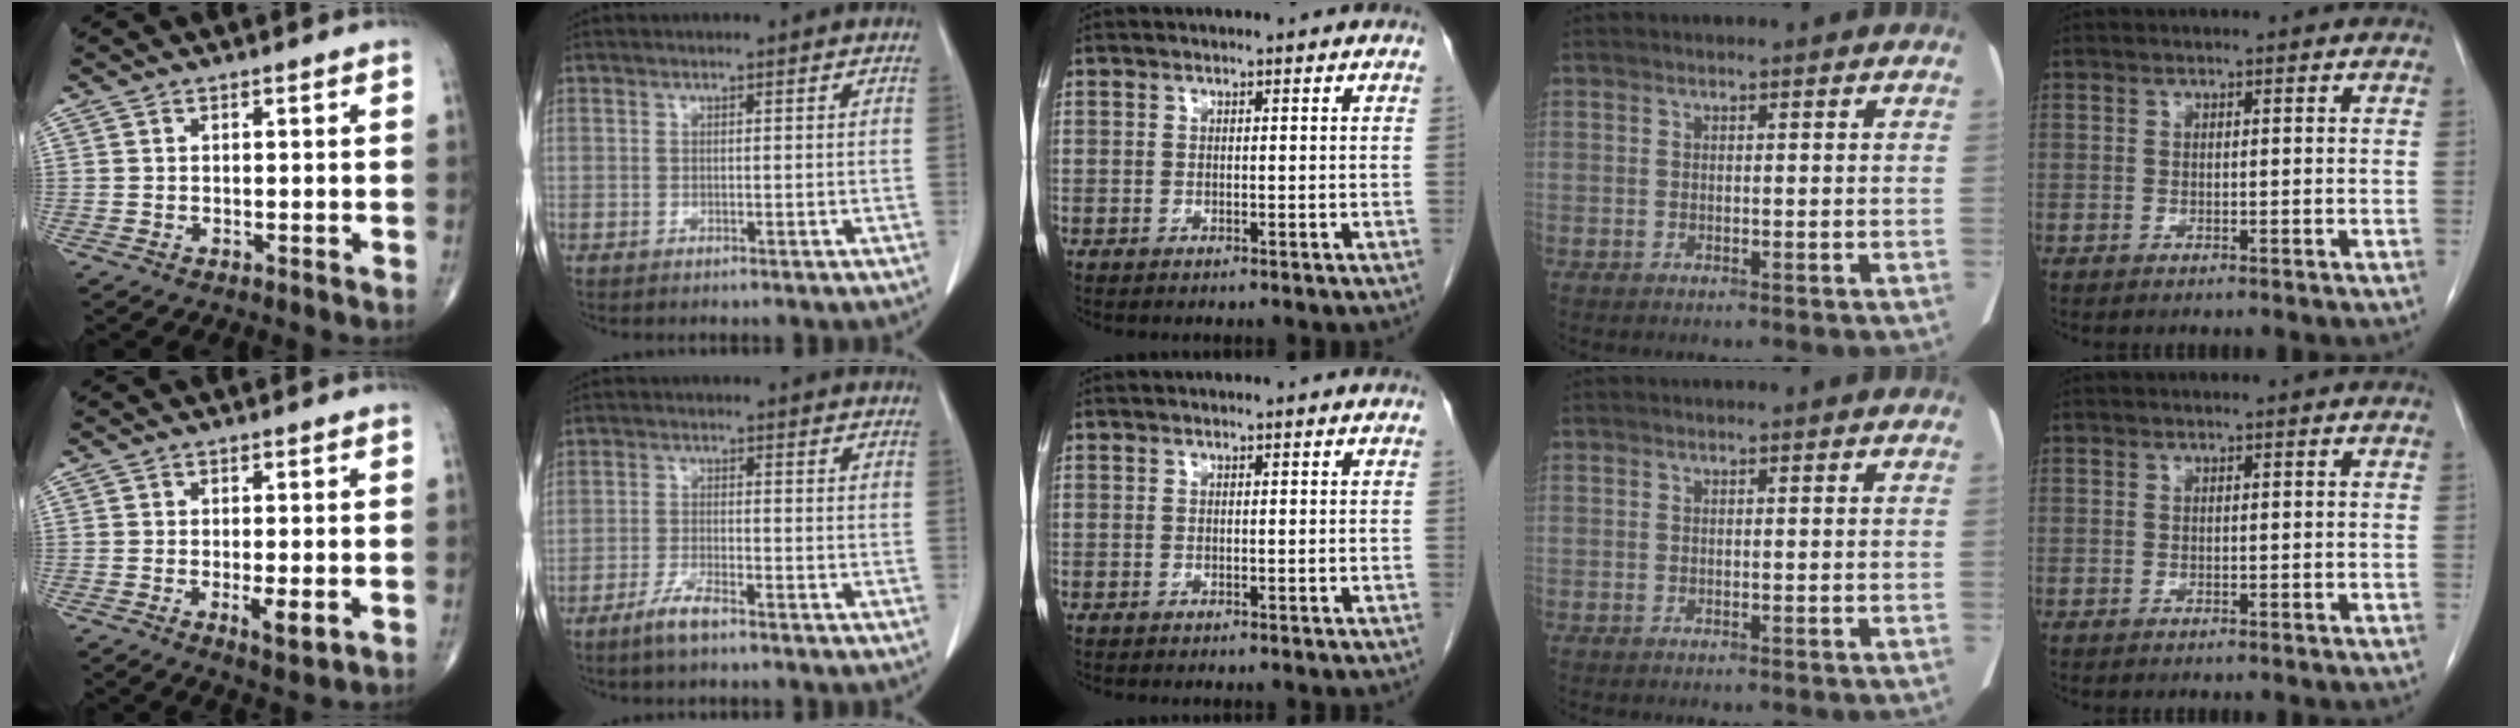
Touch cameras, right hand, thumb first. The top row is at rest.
{"thumb": {"total": 3.9, "force": [-1.0, 1.2, 3.6], "torque": [-0.060, -0.010, -0.015]}, "index": {"total": 4.3, "force": [-3.2, 0.6, 2.8], "torque": [-0.060, -0.004, -0.061]}}